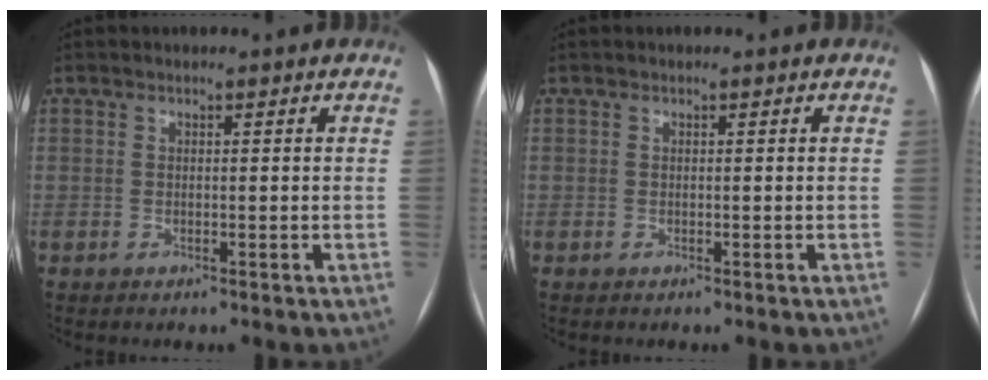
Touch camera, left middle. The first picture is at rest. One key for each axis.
{"total": 0.0}